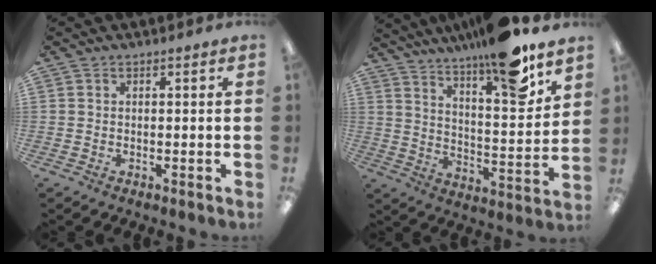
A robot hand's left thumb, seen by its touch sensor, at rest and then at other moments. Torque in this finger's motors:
{"motor_torque": [4.97, 0.00, 1.59, -1.18, 0.16]}